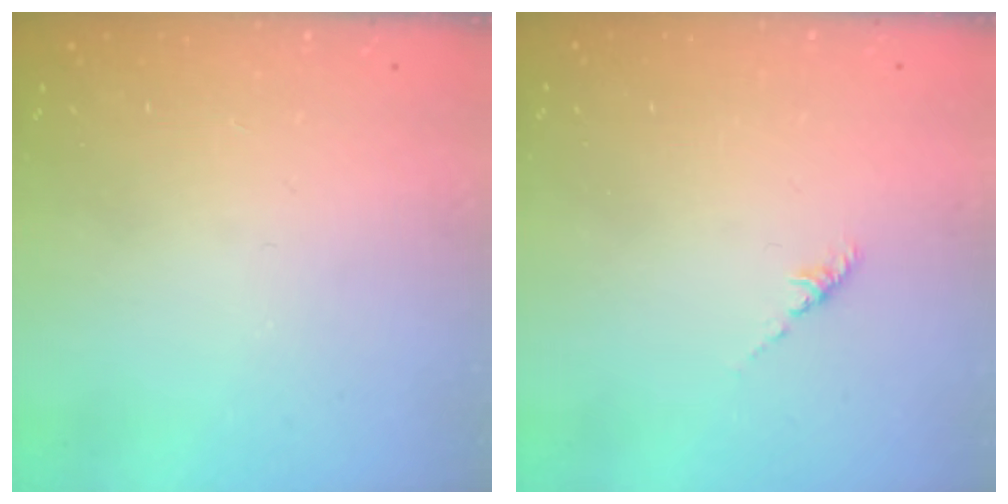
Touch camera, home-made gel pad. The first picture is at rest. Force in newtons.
{"total": 1.2, "press": 1.1, "slide": 0.5}